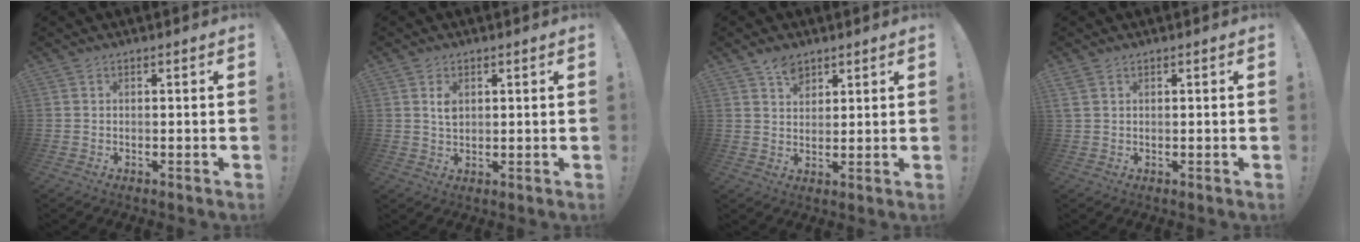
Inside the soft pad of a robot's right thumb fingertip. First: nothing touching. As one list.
[{"total": 3.2, "force": [1.1, 2.1, 2.2], "torque": [-0.023, -0.007, 0.016]}, {"total": 5.7, "force": [4.1, 3.4, 2.0], "torque": [-0.019, -0.016, 0.073]}, {"total": 1.9, "force": [1.2, 0.9, 1.1], "torque": [-0.023, 0.002, 0.024]}]